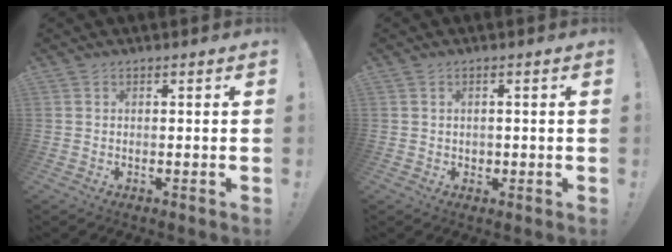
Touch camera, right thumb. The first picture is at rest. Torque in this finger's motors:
{"motor_torque": [-0.02, -0.14, 0.15, -0.42, -0.03]}